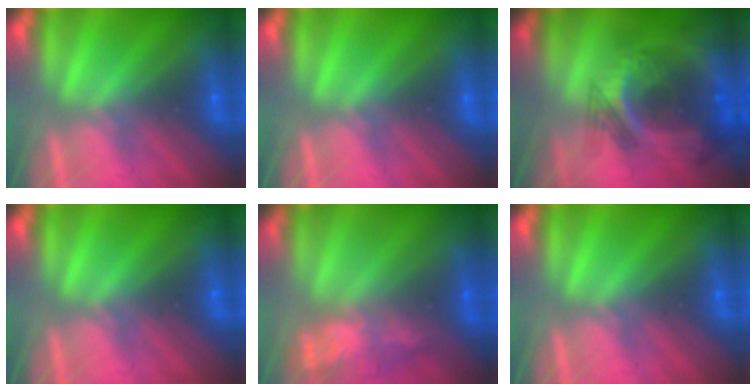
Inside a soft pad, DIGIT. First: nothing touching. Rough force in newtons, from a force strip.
{"total": 0.0}
{"total": 6.6}
{"total": 0.0}
{"total": 5.9}
{"total": 0.0}